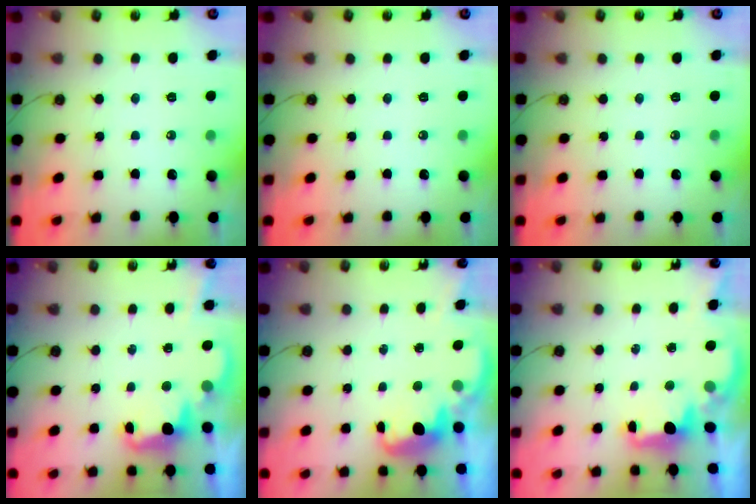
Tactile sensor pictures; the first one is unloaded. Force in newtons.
{"total": 0.0}
{"total": 0.0}
{"total": 2.4, "press": 2.4, "slide": 0.5}
{"total": 2.5, "press": 2.5, "slide": 0.4}
{"total": 1.9, "press": 1.8, "slide": 0.7}